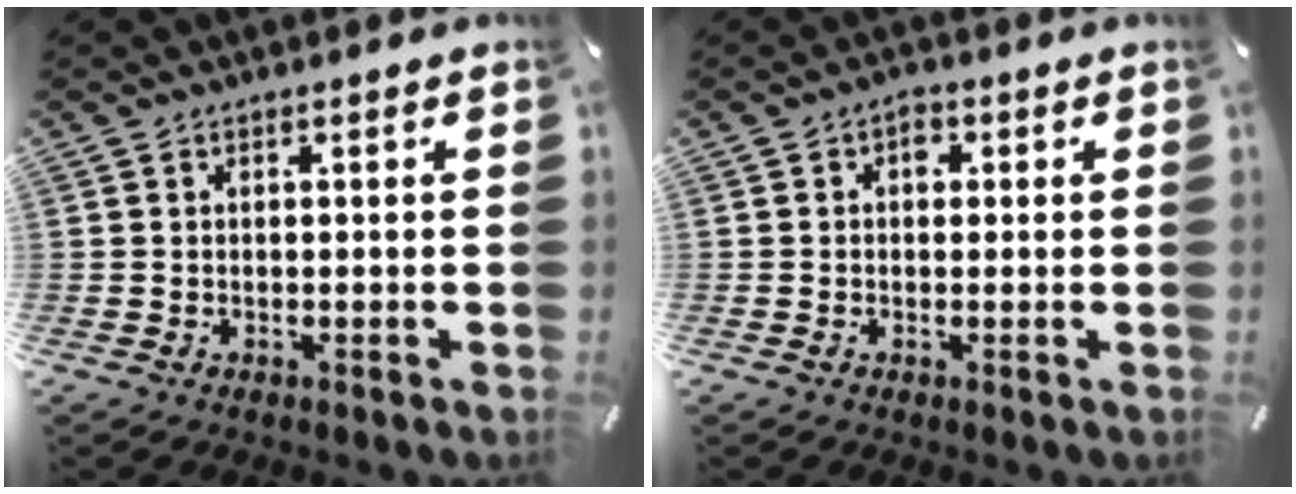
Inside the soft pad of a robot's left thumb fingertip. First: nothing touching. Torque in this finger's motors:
{"motor_torque": [-0.08, -0.04, 0.33, -0.03, 0.11]}